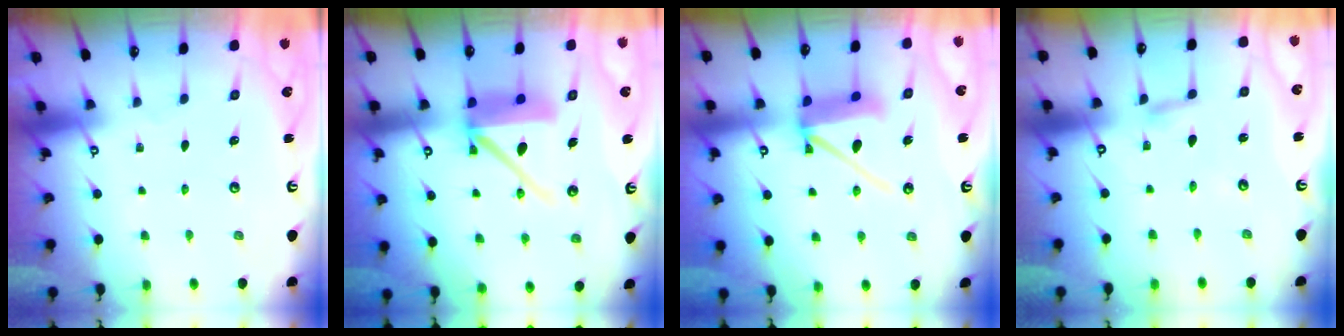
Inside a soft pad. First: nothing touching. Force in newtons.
{"total": 11.5, "press": 11.4, "slide": 1.5}
{"total": 10.6, "press": 10.5, "slide": 1.6}
{"total": 2.7, "press": 2.6, "slide": 0.3}